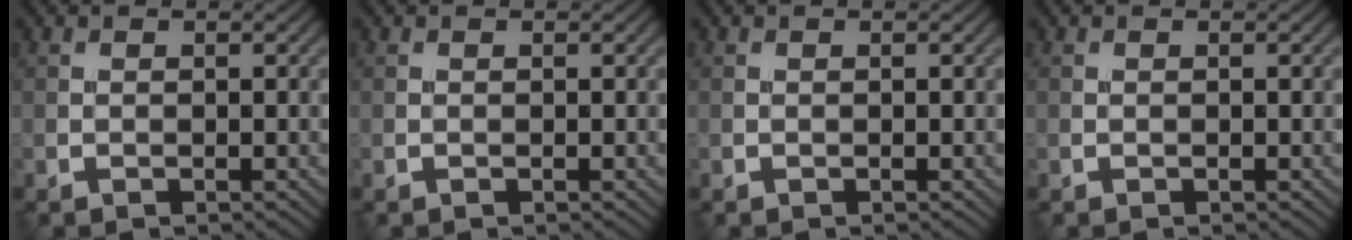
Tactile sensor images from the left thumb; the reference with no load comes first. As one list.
[{"total": 0.0}, {"total": 0.0}, {"total": 0.0}]